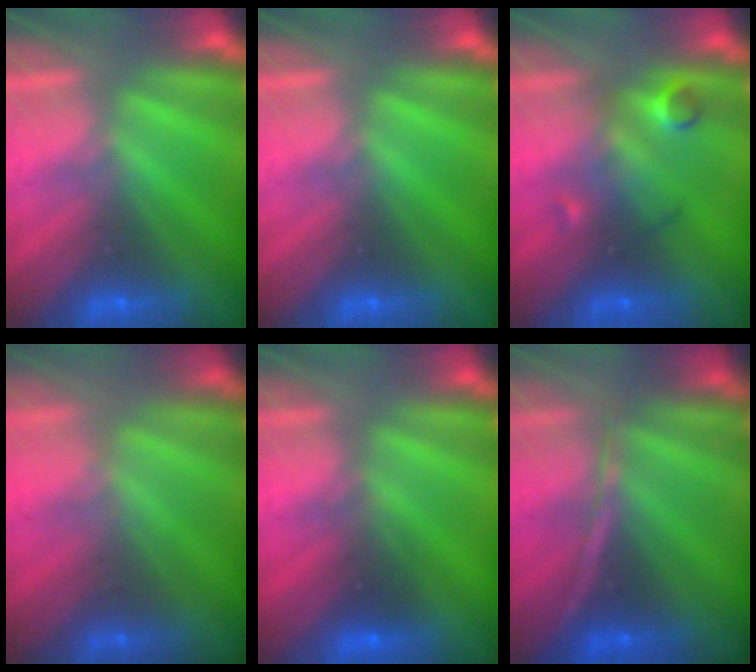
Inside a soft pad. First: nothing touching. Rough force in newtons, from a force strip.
{"total": 0.0}
{"total": 2.9}
{"total": 1.5}
{"total": 2.6}
{"total": 1.3}